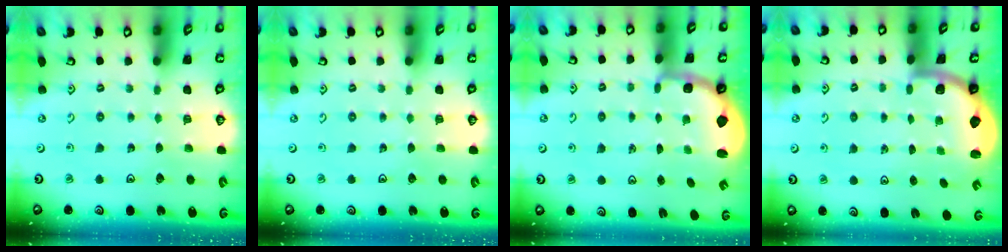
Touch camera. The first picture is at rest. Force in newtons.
{"total": 0.0}
{"total": 2.3, "press": 1.2, "slide": 1.9}
{"total": 1.9, "press": 1.8, "slide": 0.5}